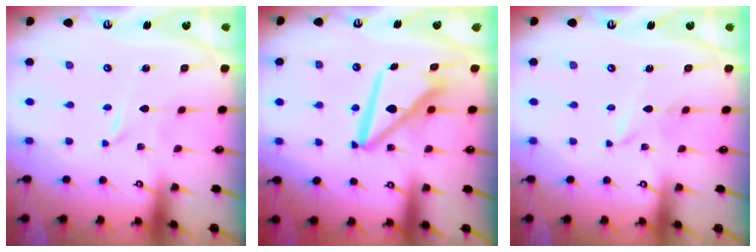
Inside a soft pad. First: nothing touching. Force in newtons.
{"total": 12.6, "press": 12.5, "slide": 1.5}
{"total": 3.1, "press": 3.1, "slide": 0.3}